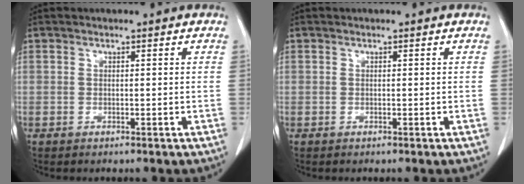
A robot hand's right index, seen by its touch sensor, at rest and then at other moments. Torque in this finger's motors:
{"motor_torque": [0.00, -0.01, 0.00, 0.00]}